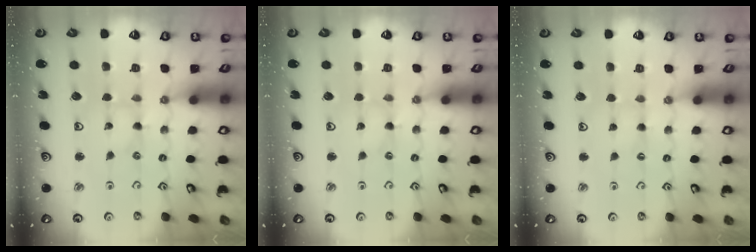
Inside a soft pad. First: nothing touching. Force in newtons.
{"total": 0.0}
{"total": 0.0}